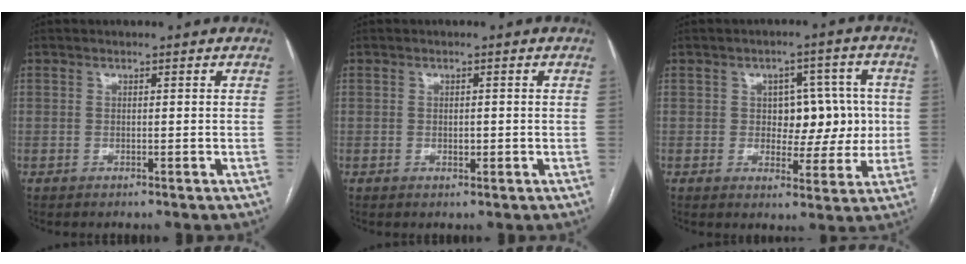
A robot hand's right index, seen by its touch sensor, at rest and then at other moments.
{"total": 1.2, "force": [-0.2, 0.6, 1.0], "torque": [-0.017, 0.000, -0.001]}
{"total": 8.4, "force": [0.4, 5.4, 6.4], "torque": [-0.069, 0.030, 0.014]}